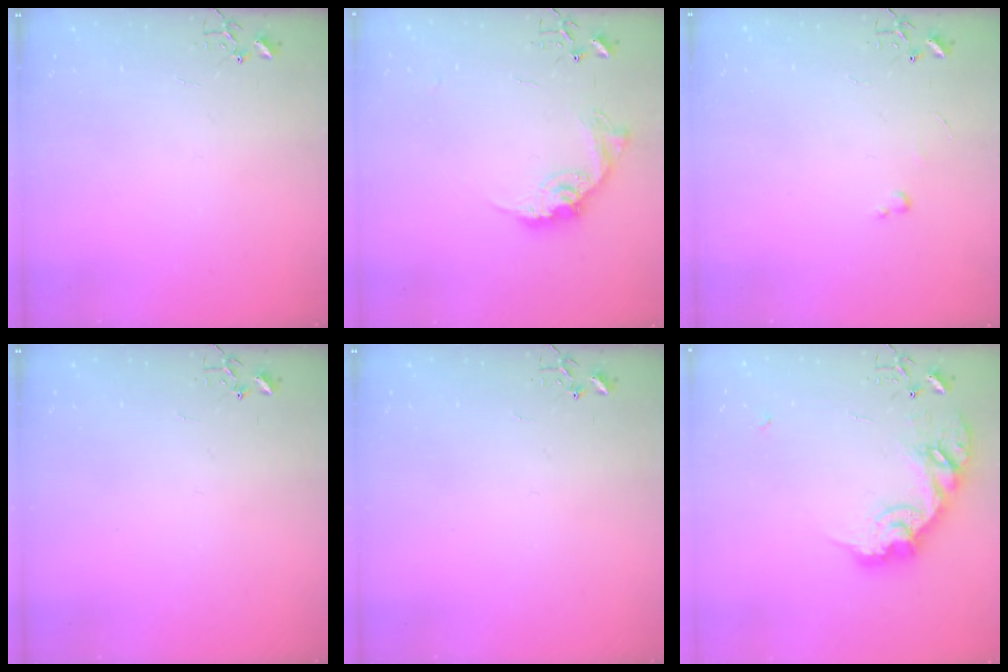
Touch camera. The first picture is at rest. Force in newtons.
{"total": 12.6, "press": 12.6, "slide": 0.5}
{"total": 2.4, "press": 2.3, "slide": 0.4}
{"total": 0.0}
{"total": 0.0}
{"total": 18.3, "press": 18.3, "slide": 1.0}